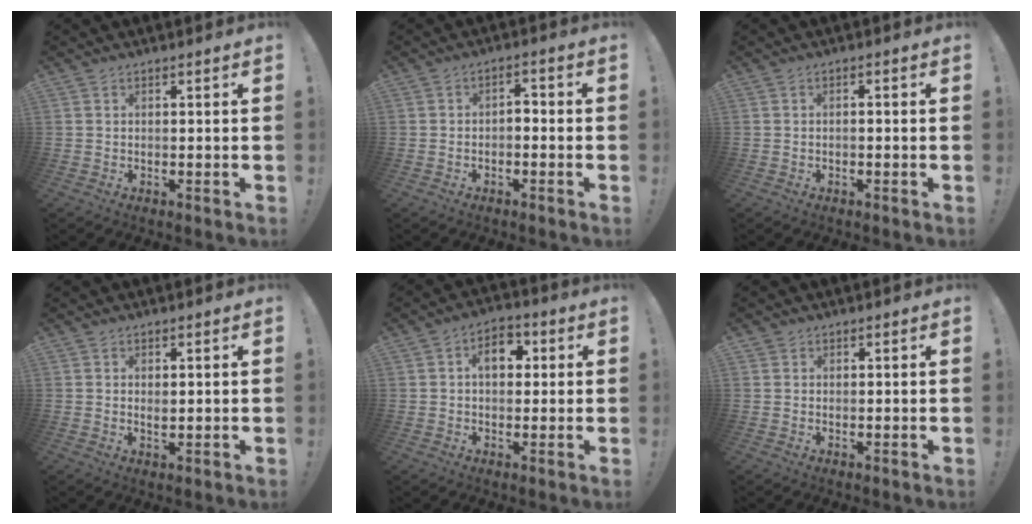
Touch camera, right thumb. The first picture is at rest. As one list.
[{"total": 2.4, "force": [-1.6, 0.9, 1.5], "torque": [-0.024, 0.007, -0.033]}, {"total": 1.0, "force": [-0.8, -0.2, 0.6], "torque": [-0.009, 0.001, -0.015]}, {"total": 1.4, "force": [0.5, 0.6, 1.2], "torque": [0.000, -0.010, 0.004]}, {"total": 8.4, "force": [2.0, 5.7, 5.9], "torque": [-0.078, 0.008, 0.032]}, {"total": 0.9, "force": [0.8, 0.5, 0.1], "torque": [0.006, -0.003, 0.013]}]